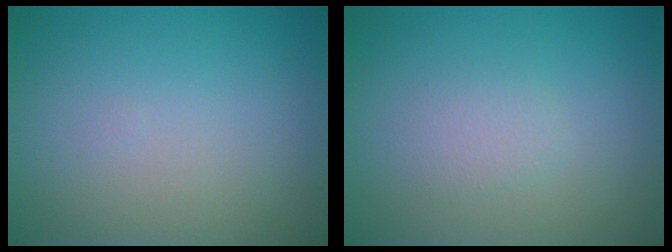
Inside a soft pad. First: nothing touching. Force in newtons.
{"total": 1.4, "press": 1.4, "slide": 0.1}